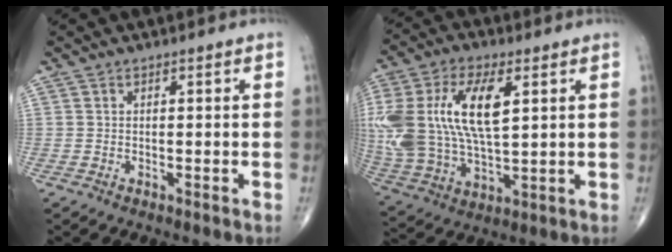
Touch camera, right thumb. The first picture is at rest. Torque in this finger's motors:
{"motor_torque": [1.07, 1.57, 2.11, 0.63, 0.74]}